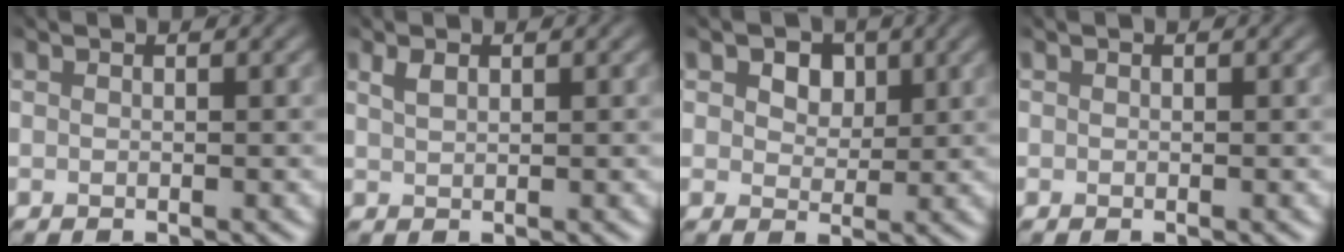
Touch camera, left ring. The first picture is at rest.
{"total": 0.0}
{"total": 1.4, "force": [0.2, 1.4, 0.4], "torque": [-0.021, -0.001, 0.005]}
{"total": 0.7, "force": [-0.3, -0.3, -0.5], "torque": [0.001, -0.001, 0.005]}